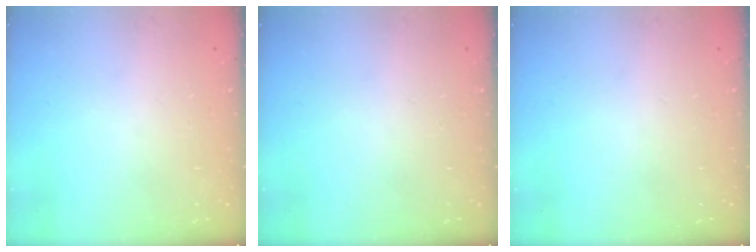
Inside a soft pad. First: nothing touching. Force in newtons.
{"total": 0.0}
{"total": 0.0}